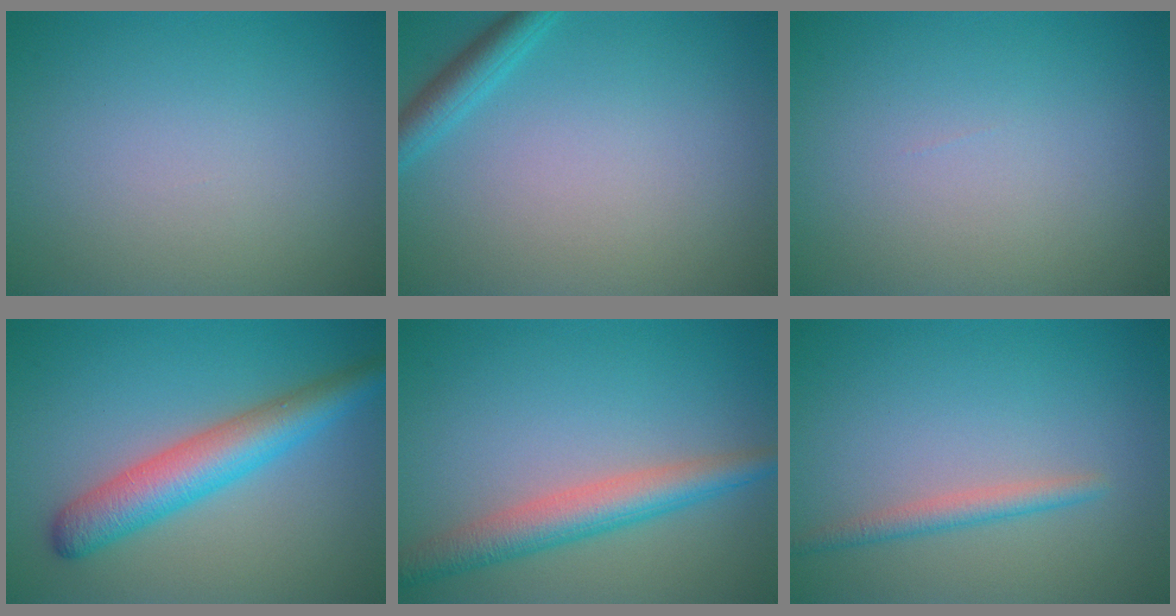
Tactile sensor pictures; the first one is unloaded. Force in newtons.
{"total": 2.3, "press": 2.3, "slide": 0.1}
{"total": 0.0}
{"total": 5.7, "press": 5.7, "slide": 0.1}
{"total": 4.5, "press": 4.5, "slide": 0.2}
{"total": 1.9, "press": 1.9, "slide": 0.0}